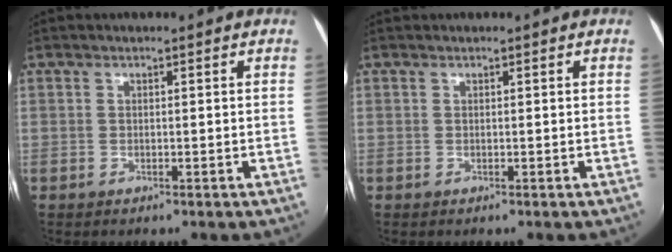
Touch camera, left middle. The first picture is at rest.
{"total": 0.0}